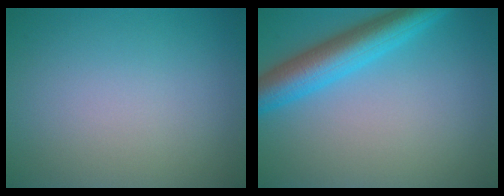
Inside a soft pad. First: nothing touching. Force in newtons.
{"total": 5.4, "press": 5.4, "slide": 0.2}